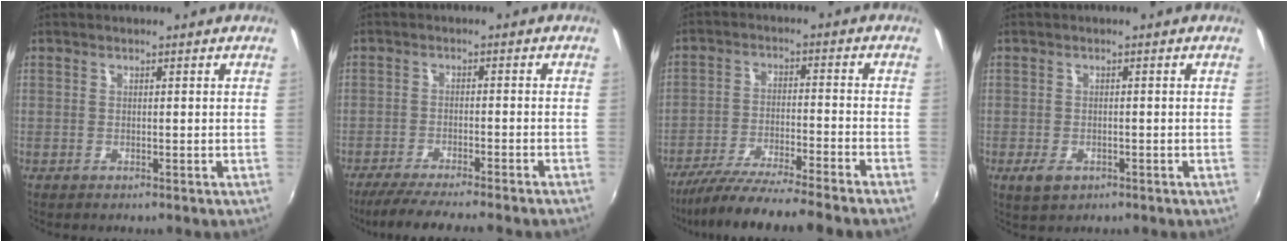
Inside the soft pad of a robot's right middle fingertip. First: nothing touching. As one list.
[{"total": 9.3, "force": [-8.1, -1.0, 4.5], "torque": [-0.100, -0.020, -0.128]}, {"total": 13.6, "force": [-11.9, -2.3, 6.1], "torque": [-0.130, -0.033, -0.201]}, {"total": 3.1, "force": [-1.5, 1.8, 2.0], "torque": [-0.043, -0.008, -0.025]}]